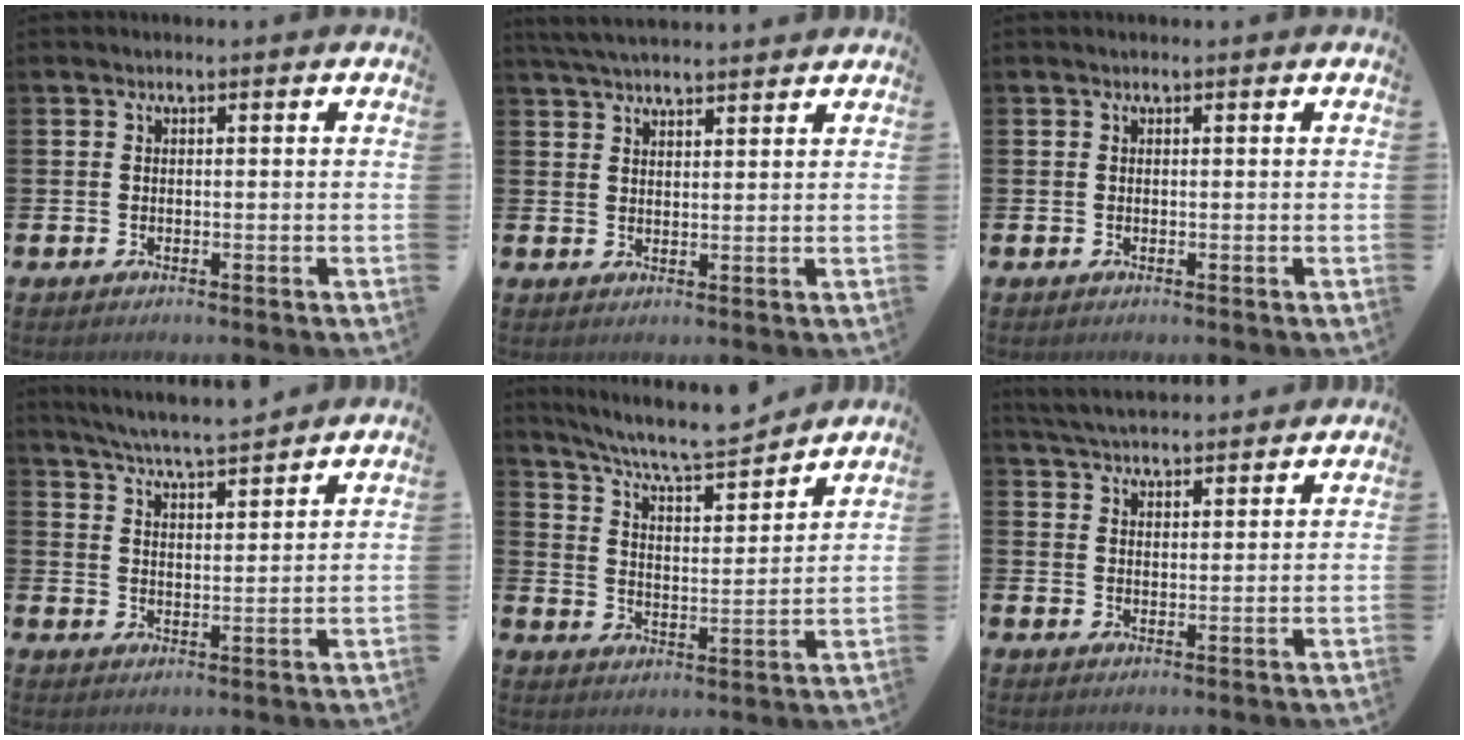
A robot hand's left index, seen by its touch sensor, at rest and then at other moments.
{"total": 4.4, "force": [4.3, 0.5, 0.9], "torque": [-0.025, -0.015, 0.079]}
{"total": 0.0}
{"total": 5.9, "force": [5.8, -0.3, 1.1], "torque": [-0.042, -0.037, 0.102]}
{"total": 8.6, "force": [8.1, 1.3, 2.7], "torque": [-0.079, -0.057, 0.141]}
{"total": 4.7, "force": [4.7, 0.4, 0.3], "torque": [-0.025, -0.025, 0.086]}